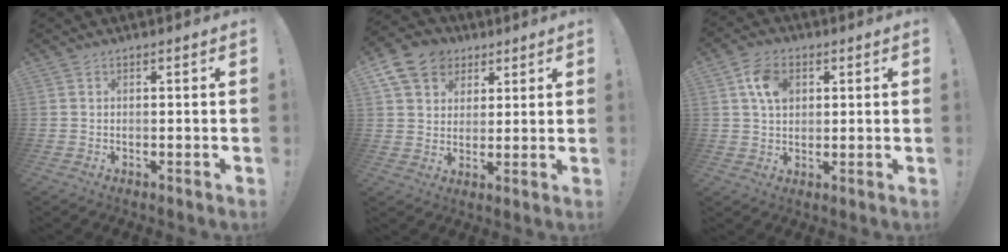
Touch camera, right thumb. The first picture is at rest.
{"total": 12.0, "force": [5.8, 9.5, 4.6], "torque": [-0.071, -0.027, 0.118]}
{"total": 8.8, "force": [3.0, 6.6, 5.0], "torque": [-0.078, 0.004, 0.059]}